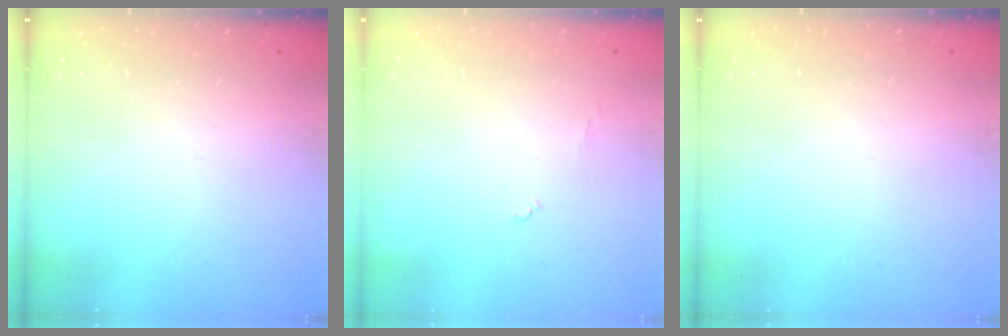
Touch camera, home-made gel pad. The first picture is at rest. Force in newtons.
{"total": 3.9, "press": 3.9, "slide": 0.3}
{"total": 0.0}